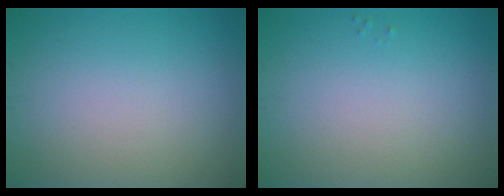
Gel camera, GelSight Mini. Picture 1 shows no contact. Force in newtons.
{"total": 0.0}